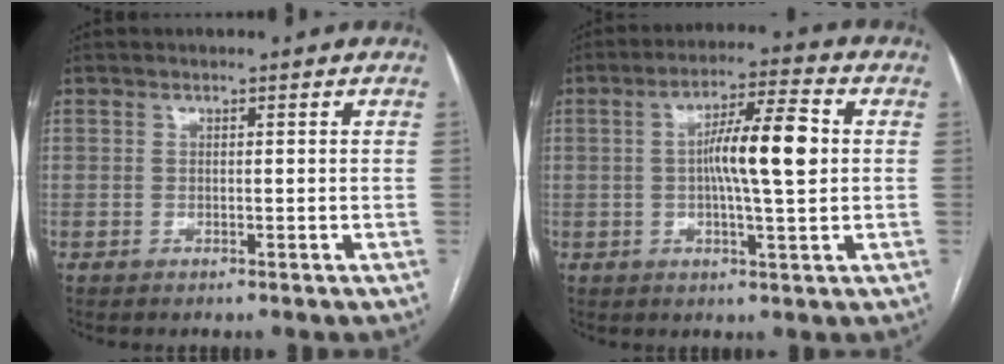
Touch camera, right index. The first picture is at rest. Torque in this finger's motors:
{"motor_torque": [1.41, 0.03, 0.48, 0.13]}